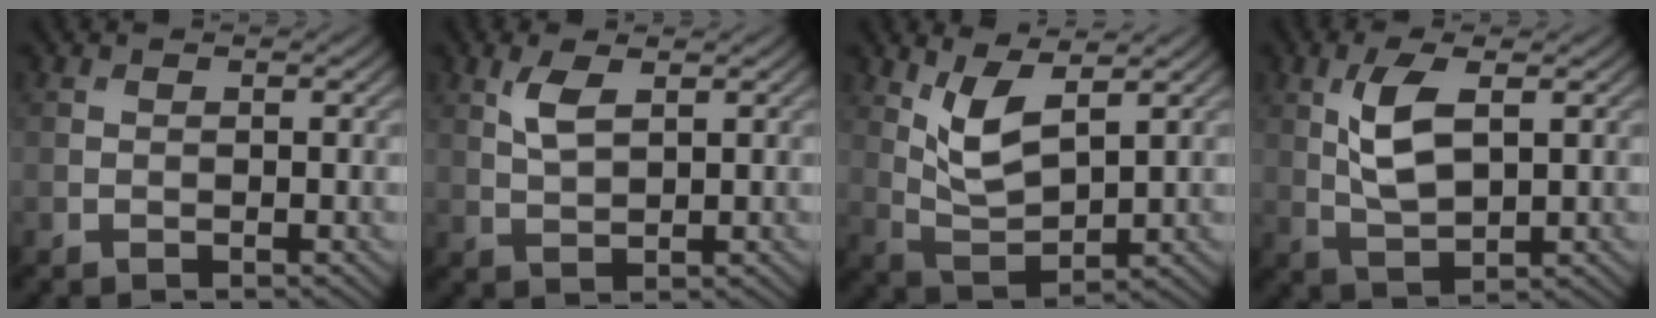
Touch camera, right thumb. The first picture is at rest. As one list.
[{"total": 3.0, "force": [1.5, 1.1, 2.4], "torque": [-0.058, 0.001, 0.032]}, {"total": 6.4, "force": [3.3, 2.3, 4.9], "torque": [-0.111, -0.007, 0.073]}, {"total": 6.1, "force": [1.7, 2.5, 5.3], "torque": [-0.117, 0.000, 0.038]}]